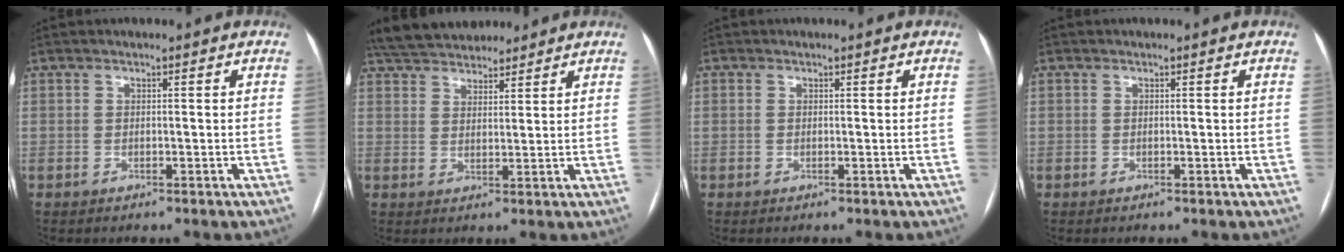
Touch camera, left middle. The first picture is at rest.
{"total": 11.1, "force": [9.9, 3.7, 3.6], "torque": [-0.062, 0.036, 0.164]}
{"total": 0.0}
{"total": 0.0}